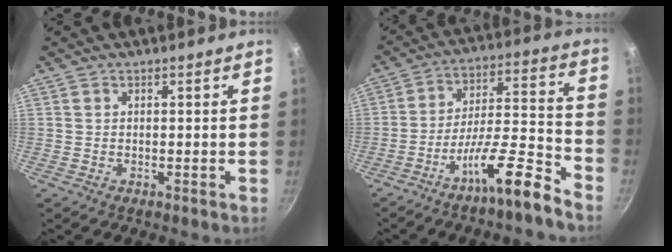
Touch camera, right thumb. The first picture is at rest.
{"total": 13.6, "force": [-9.5, 1.9, 9.6], "torque": [-0.153, 0.078, -0.162]}